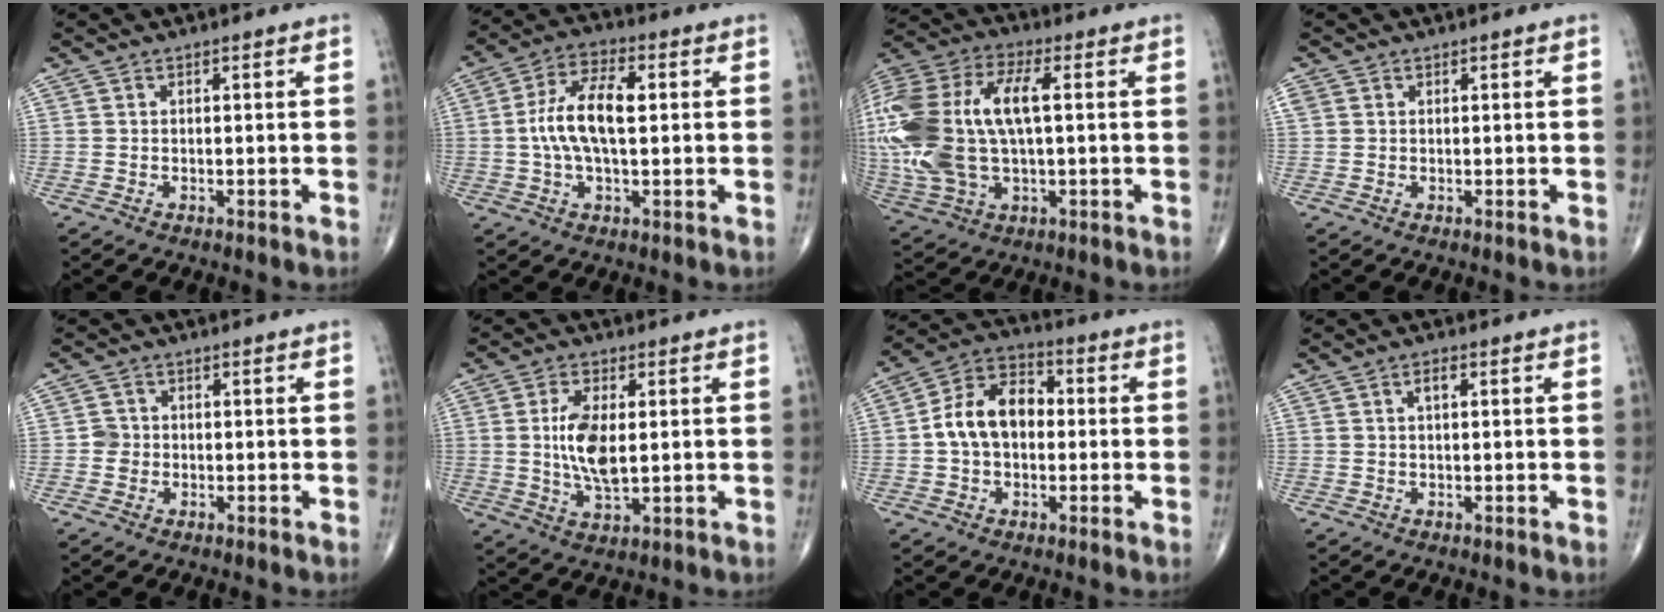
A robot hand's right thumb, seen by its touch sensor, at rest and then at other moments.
{"total": 11.1, "force": [0.8, 5.1, 9.8], "torque": [-0.193, 0.021, 0.009]}
{"total": 25.5, "force": [2.0, 12.8, 22.0], "torque": [-0.529, 0.022, 0.041]}
{"total": 1.8, "force": [0.6, 1.6, 0.7], "torque": [-0.018, 0.010, 0.015]}
{"total": 2.1, "force": [-0.3, 2.1, 0.5], "torque": [0.007, 0.008, -0.009]}
{"total": 8.9, "force": [0.7, 4.0, 7.9], "torque": [-0.155, -0.012, 0.015]}
{"total": 11.6, "force": [0.0, 8.0, 8.4], "torque": [-0.135, 0.033, -0.011]}
{"total": 1.8, "force": [0.5, 0.7, 1.5], "torque": [-0.028, 0.003, 0.008]}